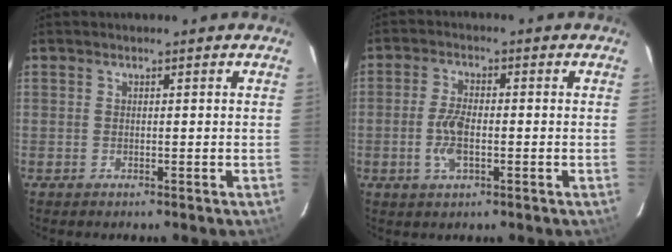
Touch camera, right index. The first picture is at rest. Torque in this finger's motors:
{"motor_torque": [0.37, -0.16, 0.34, 0.11]}